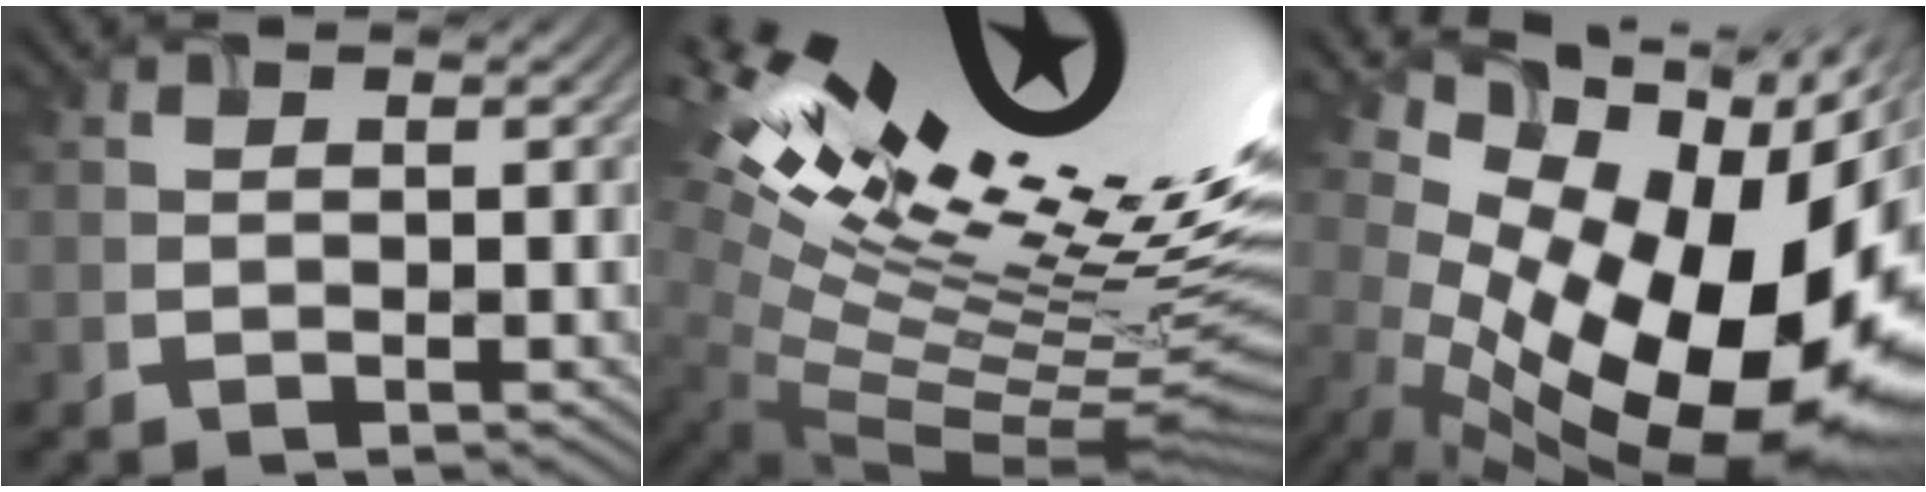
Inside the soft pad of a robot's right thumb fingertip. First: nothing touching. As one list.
[{"total": 19.9, "force": [9.0, 6.1, 16.7], "torque": [-0.262, 0.020, 0.148]}, {"total": 19.1, "force": [-1.1, 10.9, 15.6], "torque": [-0.221, -0.042, 0.012]}]